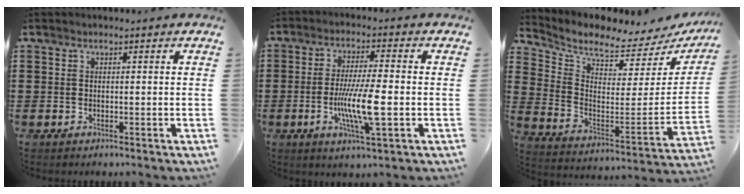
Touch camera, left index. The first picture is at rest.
{"total": 9.0, "force": [-1.8, 1.3, 8.7], "torque": [-0.171, -0.013, -0.037]}
{"total": 4.5, "force": [4.2, 0.9, 1.4], "torque": [-0.056, -0.053, 0.068]}